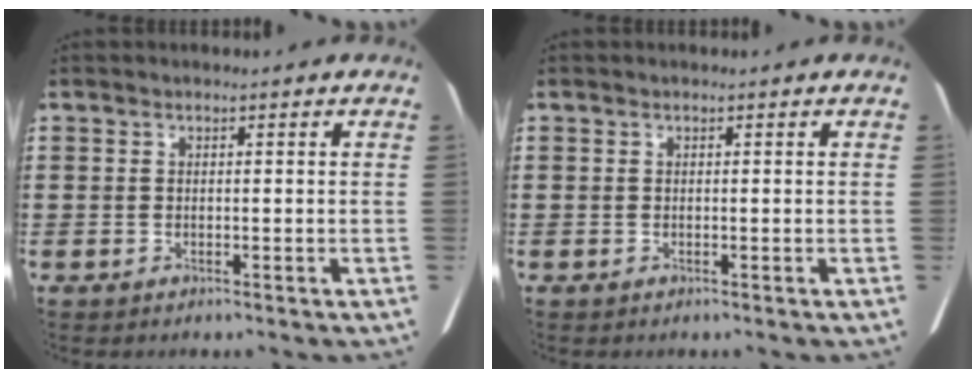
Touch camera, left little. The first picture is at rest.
{"total": 0.0}